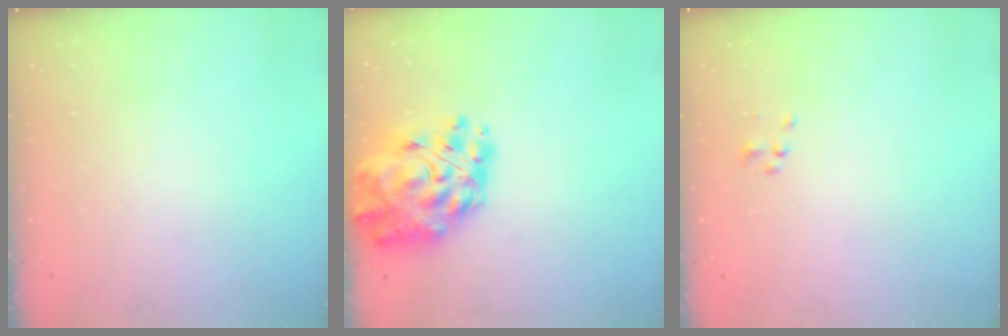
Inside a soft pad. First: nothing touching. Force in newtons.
{"total": 18.5, "press": 17.5, "slide": 6.1}
{"total": 1.2, "press": 1.2, "slide": 0.3}